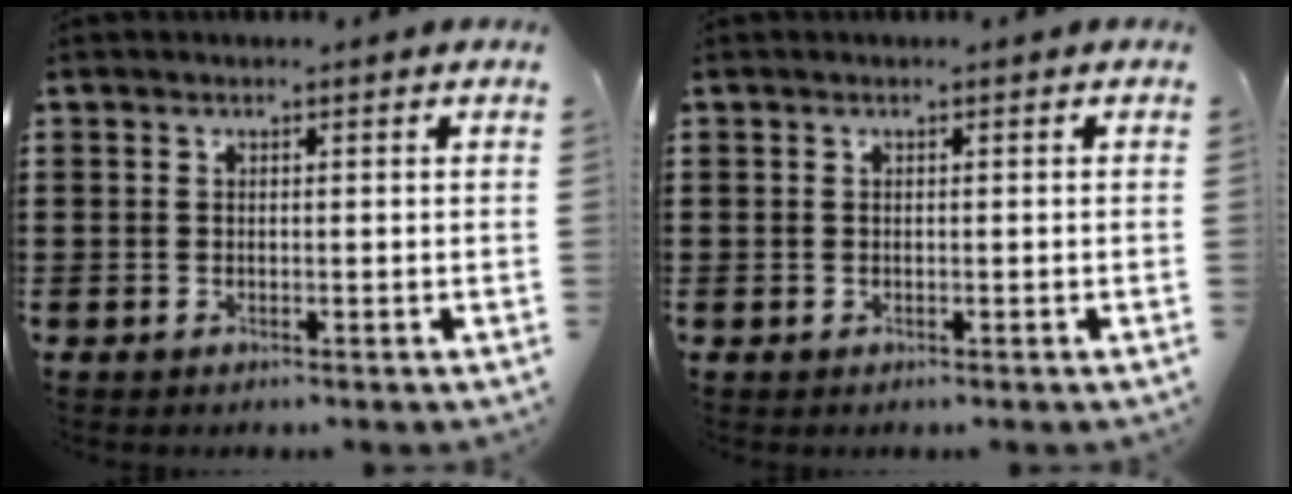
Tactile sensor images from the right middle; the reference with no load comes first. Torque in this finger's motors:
{"motor_torque": [-0.18, 0.16, 0.00, 0.00]}